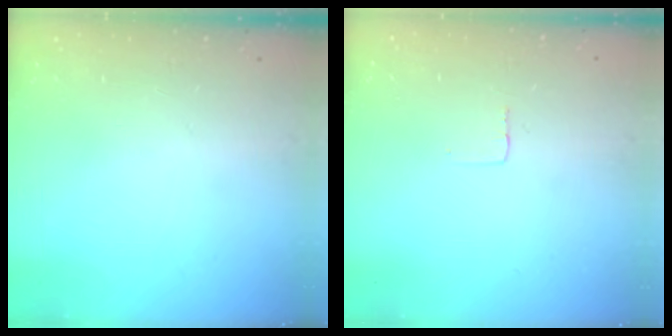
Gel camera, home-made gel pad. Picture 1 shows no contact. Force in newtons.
{"total": 2.4, "press": 2.4, "slide": 0.1}